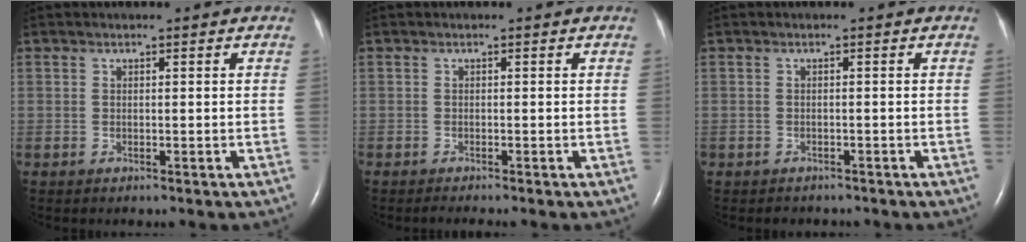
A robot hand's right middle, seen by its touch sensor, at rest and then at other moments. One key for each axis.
{"total": 1.1, "fx": -0.9, "fy": -0.3, "fz": 0.5, "tx": -0.013, "ty": -0.002, "tz": -0.018}
{"total": 1.9, "fx": -1.7, "fy": 1.0, "fz": 0.1, "tx": -0.010, "ty": 0.000, "tz": -0.023}